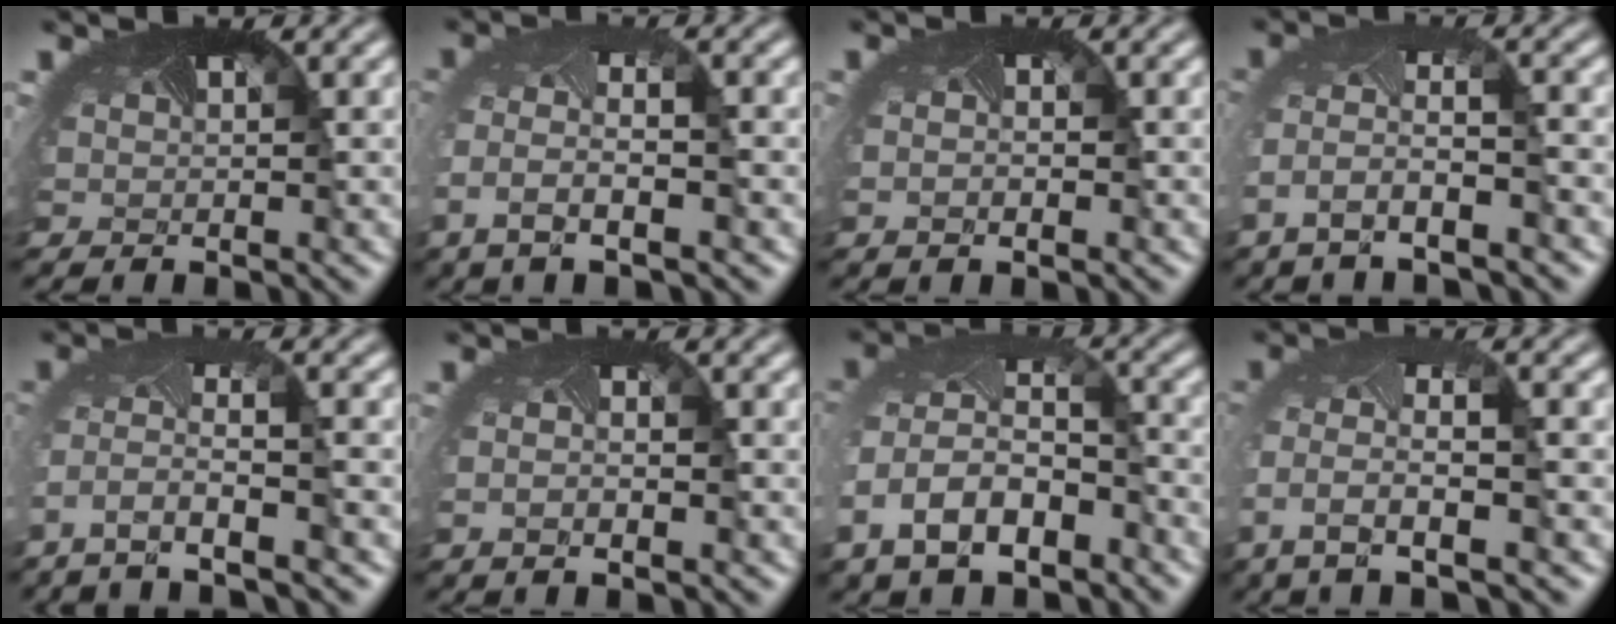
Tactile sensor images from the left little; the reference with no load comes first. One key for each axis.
{"total": 4.4, "fx": -2.1, "fy": 1.7, "fz": 3.5, "tx": -0.107, "ty": -0.015, "tz": -0.041}
{"total": 1.2, "fx": -0.8, "fy": 0.3, "fz": 0.9, "tx": -0.026, "ty": -0.014, "tz": -0.006}
{"total": 4.2, "fx": -2.6, "fy": 1.2, "fz": 3.0, "tx": -0.099, "ty": -0.010, "tz": -0.049}
{"total": 4.6, "fx": -3.2, "fy": 0.9, "fz": 3.2, "tx": -0.102, "ty": -0.015, "tz": -0.059}
{"total": 1.6, "fx": -1.0, "fy": 0.3, "fz": 1.2, "tx": -0.035, "ty": -0.016, "tz": -0.012}
{"total": 8.1, "fx": -4.1, "fy": 4.9, "fz": 5.0, "tx": -0.128, "ty": -0.020, "tz": -0.070}
{"total": 5.0, "fx": -2.3, "fy": 2.0, "fz": 4.0, "tx": -0.118, "ty": -0.018, "tz": -0.042}